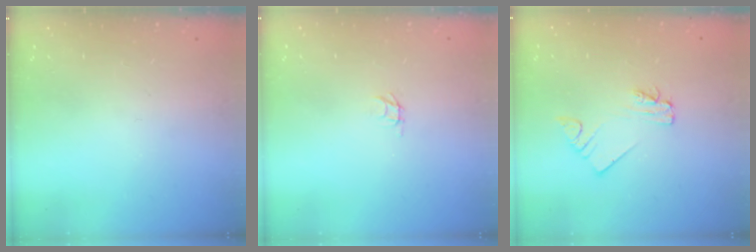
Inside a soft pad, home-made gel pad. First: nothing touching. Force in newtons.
{"total": 1.8, "press": 1.8, "slide": 0.1}
{"total": 2.0, "press": 2.0, "slide": 0.1}